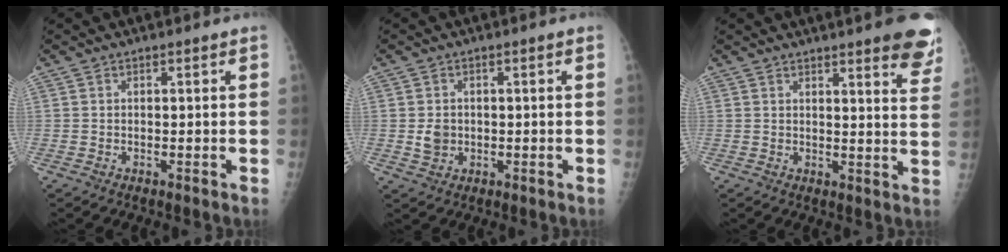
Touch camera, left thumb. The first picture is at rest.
{"total": 2.9, "force": [-0.2, 2.6, 1.4], "torque": [-0.010, 0.002, 0.002]}
{"total": 11.3, "force": [8.1, 2.1, 7.5], "torque": [-0.061, -0.036, 0.081]}